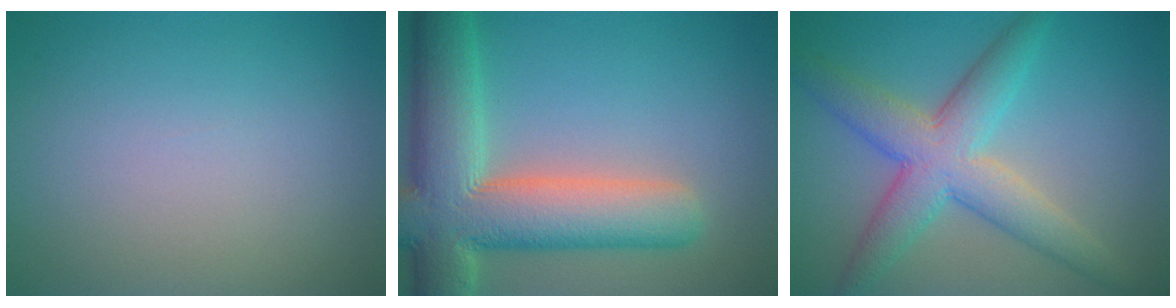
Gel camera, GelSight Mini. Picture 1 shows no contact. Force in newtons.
{"total": 11.2, "press": 11.2, "slide": 1.2}
{"total": 6.5, "press": 6.5, "slide": 0.3}